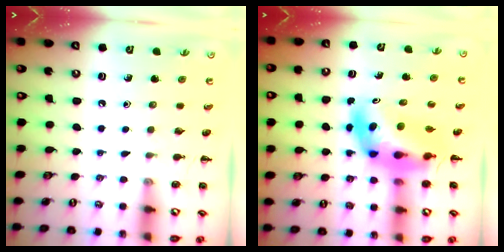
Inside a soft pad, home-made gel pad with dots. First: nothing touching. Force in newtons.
{"total": 8.8, "press": 8.3, "slide": 3.0}